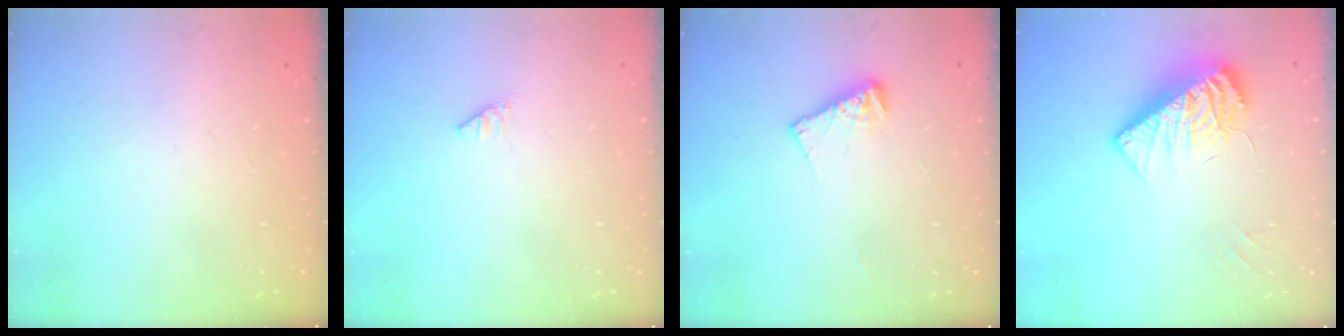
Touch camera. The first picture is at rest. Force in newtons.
{"total": 0.0}
{"total": 6.6, "press": 6.6, "slide": 0.8}
{"total": 12.8, "press": 12.5, "slide": 2.5}